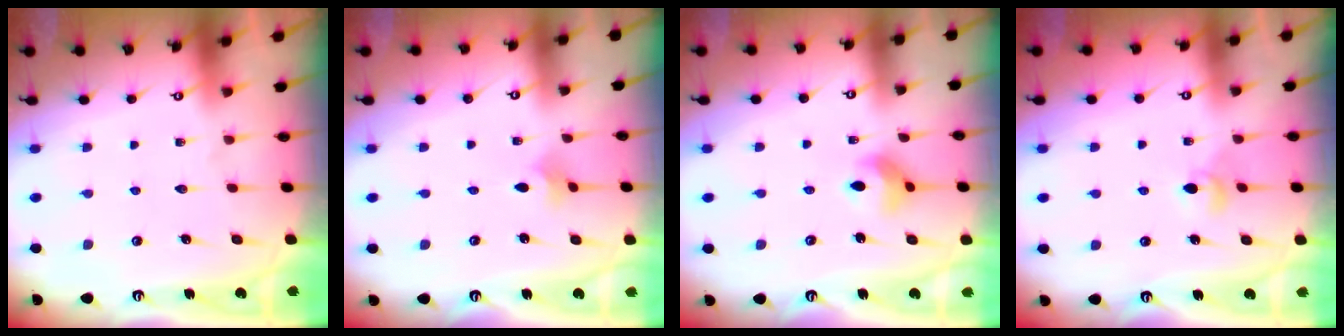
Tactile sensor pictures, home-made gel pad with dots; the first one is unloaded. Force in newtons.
{"total": 2.1, "press": 2.1, "slide": 0.4}
{"total": 7.5, "press": 7.4, "slide": 1.0}
{"total": 4.0, "press": 3.9, "slide": 0.6}